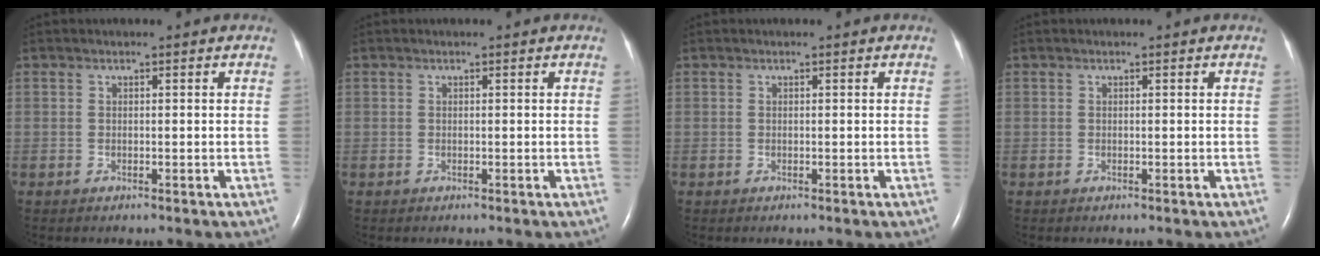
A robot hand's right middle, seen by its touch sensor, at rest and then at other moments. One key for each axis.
{"total": 0.0}
{"total": 0.0}
{"total": 0.0}